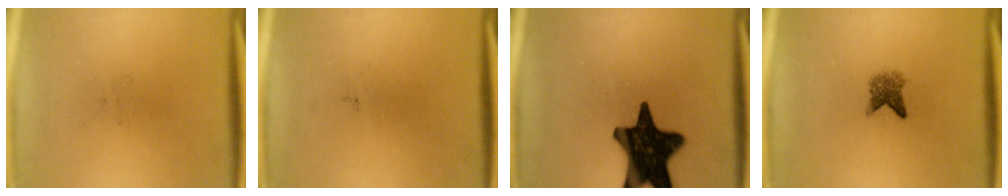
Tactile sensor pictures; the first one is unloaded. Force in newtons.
{"total": 0.0}
{"total": 17.4}
{"total": 2.7}